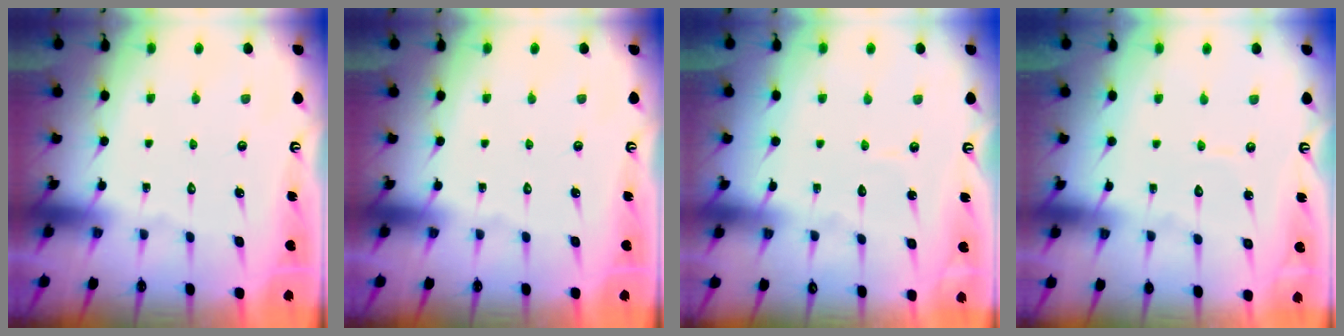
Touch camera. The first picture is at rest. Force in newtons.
{"total": 0.0}
{"total": 3.5, "press": 3.5, "slide": 0.3}
{"total": 3.7, "press": 3.7, "slide": 0.5}